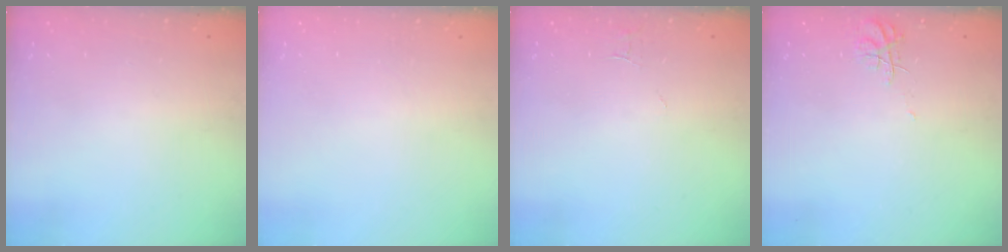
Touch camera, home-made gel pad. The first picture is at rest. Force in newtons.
{"total": 0.0}
{"total": 3.0, "press": 3.0, "slide": 0.2}
{"total": 6.5, "press": 6.5, "slide": 0.4}